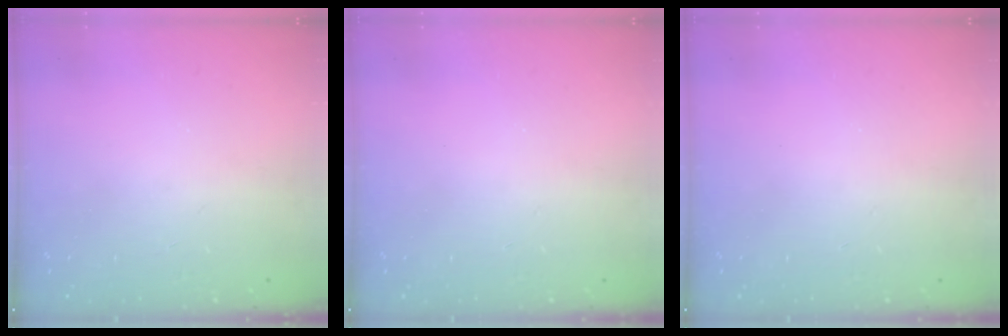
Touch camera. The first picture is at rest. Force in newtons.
{"total": 0.0}
{"total": 0.0}